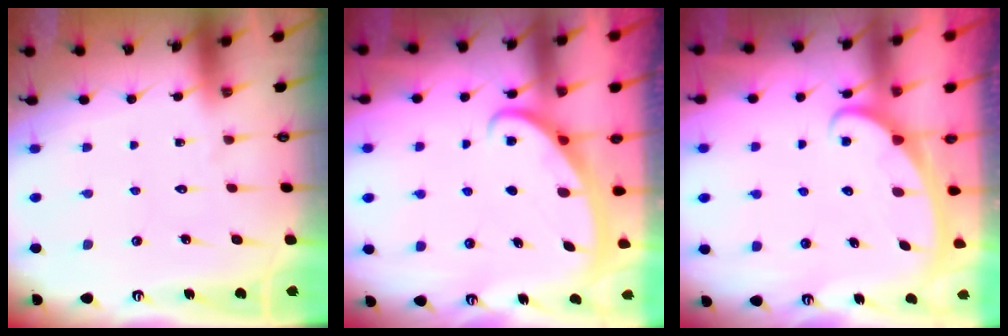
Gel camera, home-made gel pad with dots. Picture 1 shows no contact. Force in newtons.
{"total": 2.6, "press": 2.5, "slide": 0.4}
{"total": 2.4, "press": 2.3, "slide": 0.3}